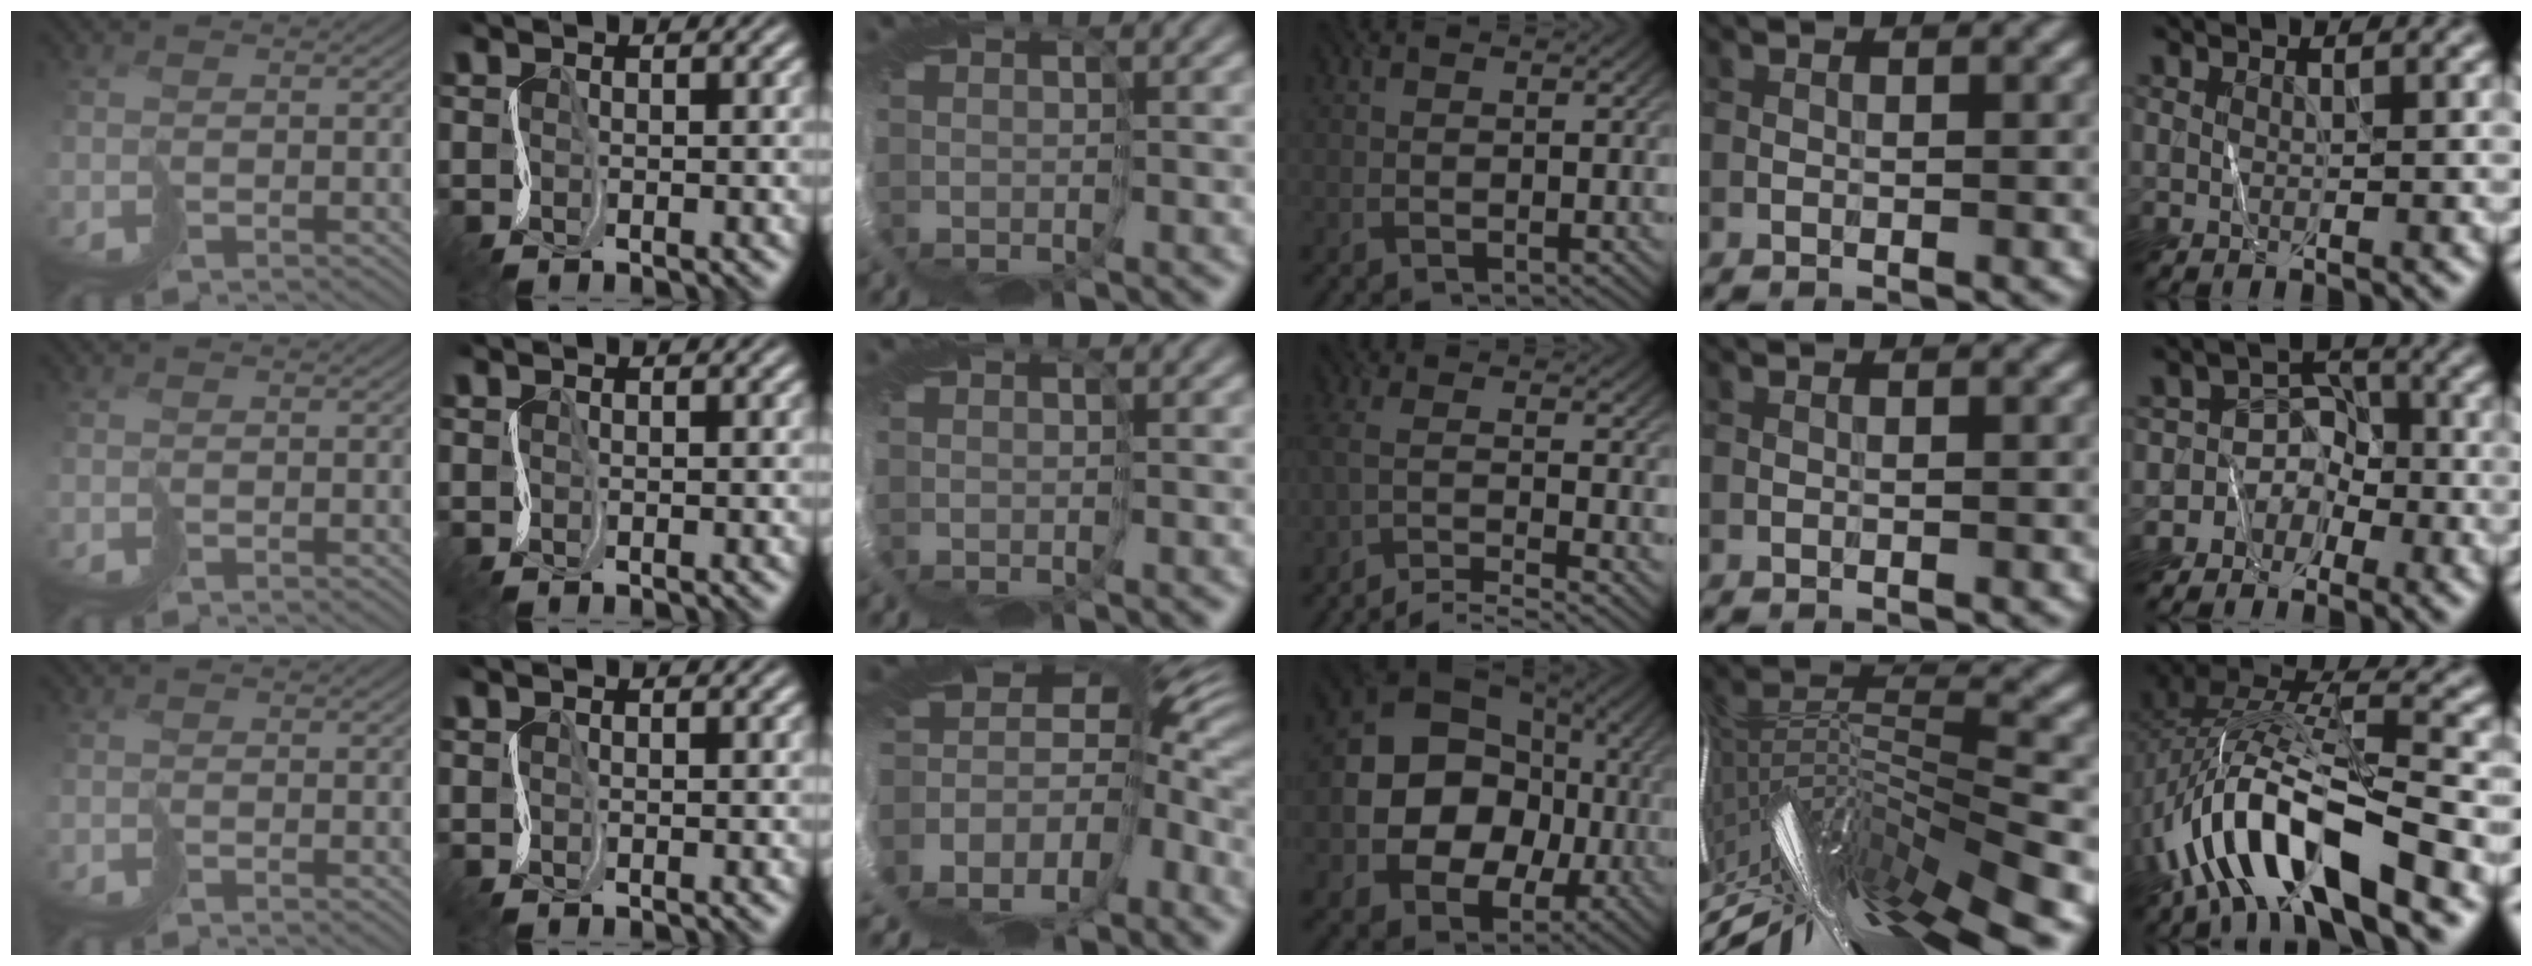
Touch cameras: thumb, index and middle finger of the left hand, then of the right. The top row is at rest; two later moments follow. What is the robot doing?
{"motion": "cut", "object": "paper bag"}